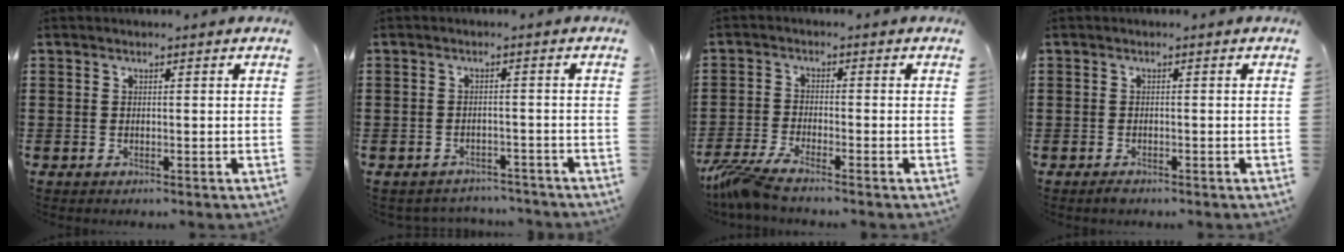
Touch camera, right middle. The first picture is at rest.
{"total": 2.3, "force": [-2.2, 0.4, -0.2], "torque": [-0.005, 0.000, -0.050]}
{"total": 4.6, "force": [-3.9, -0.1, 2.4], "torque": [-0.076, -0.022, -0.084]}
{"total": 0.7, "force": [-0.6, 0.2, 0.2], "torque": [-0.005, -0.003, -0.012]}